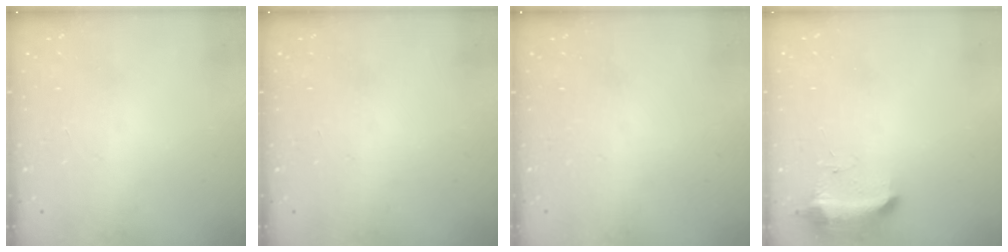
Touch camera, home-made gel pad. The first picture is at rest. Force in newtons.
{"total": 0.0}
{"total": 0.0}
{"total": 9.1, "press": 9.1, "slide": 0.0}